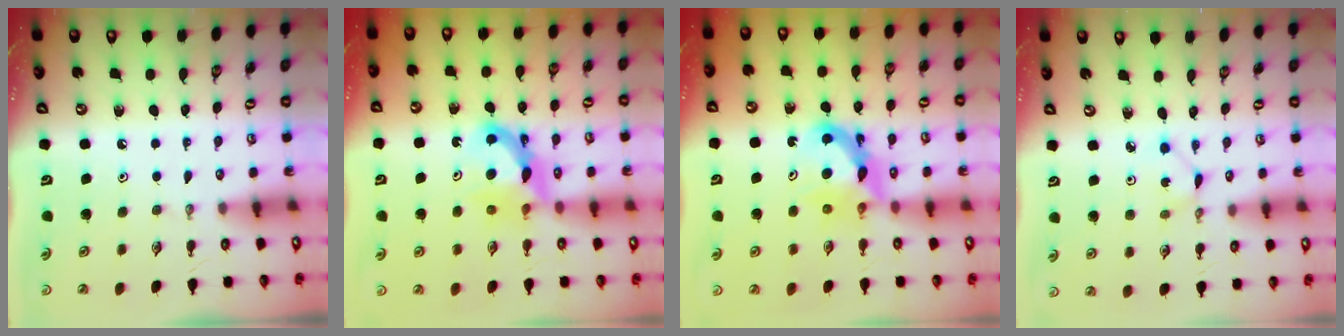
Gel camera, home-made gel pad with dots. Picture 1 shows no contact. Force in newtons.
{"total": 7.5, "press": 7.5, "slide": 0.4}
{"total": 7.8, "press": 7.8, "slide": 0.7}
{"total": 1.7, "press": 1.7, "slide": 0.1}